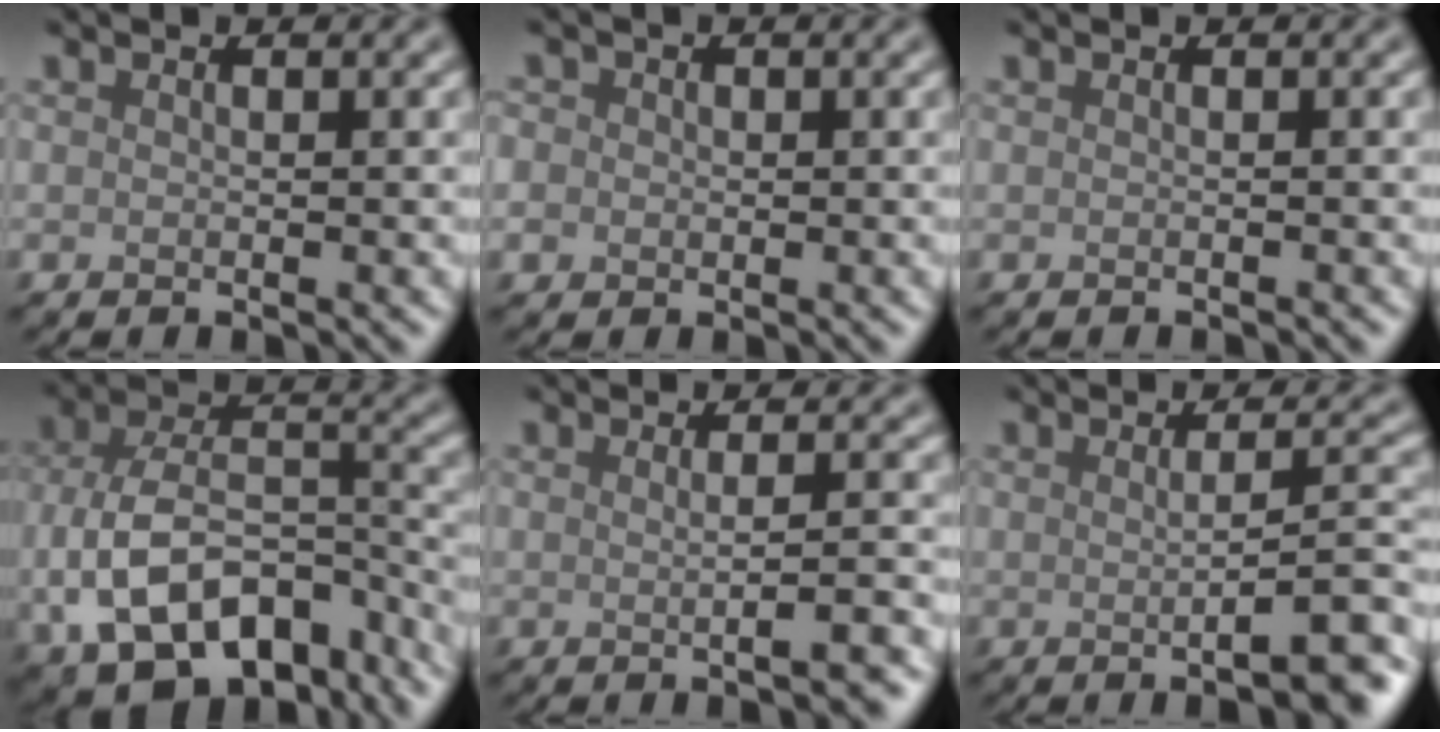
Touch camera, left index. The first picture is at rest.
{"total": 2.7, "force": [0.2, 2.5, 0.9], "torque": [-0.002, 0.016, -0.017]}
{"total": 0.7, "force": [-0.6, 0.1, 0.3], "torque": [0.000, 0.001, -0.011]}
{"total": 13.0, "force": [-5.1, 7.8, 9.1], "torque": [-0.177, -0.011, -0.077]}
{"total": 4.1, "force": [-0.4, 1.2, 3.9], "torque": [-0.035, 0.005, -0.007]}
{"total": 6.5, "force": [-1.0, 1.5, 6.3], "torque": [-0.075, 0.004, -0.015]}